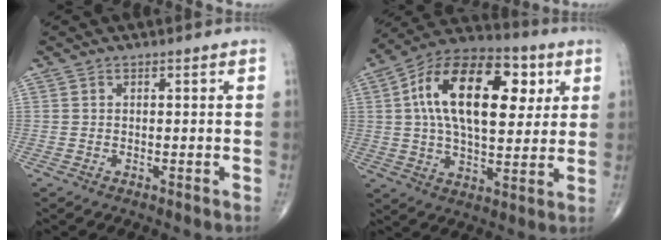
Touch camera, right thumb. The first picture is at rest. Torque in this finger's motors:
{"motor_torque": [0.19, 0.91, 1.75, 1.01, 0.30]}